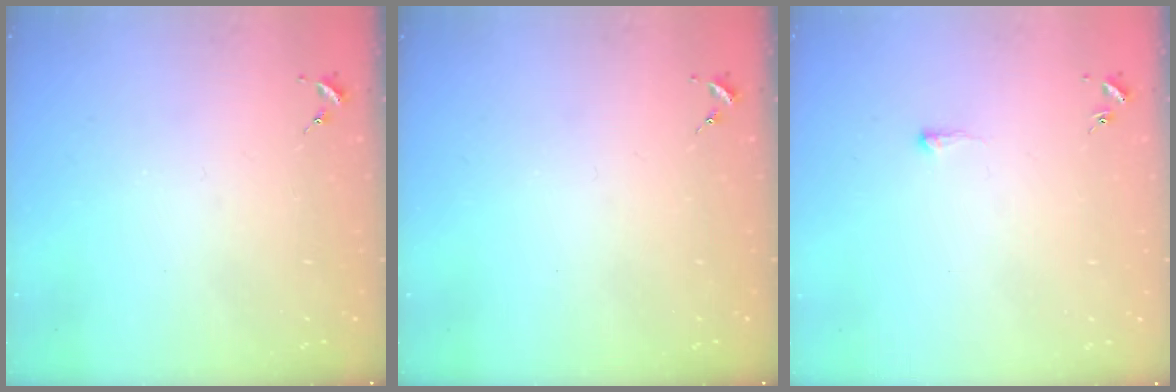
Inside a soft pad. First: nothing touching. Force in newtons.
{"total": 0.0}
{"total": 3.3, "press": 3.2, "slide": 0.5}